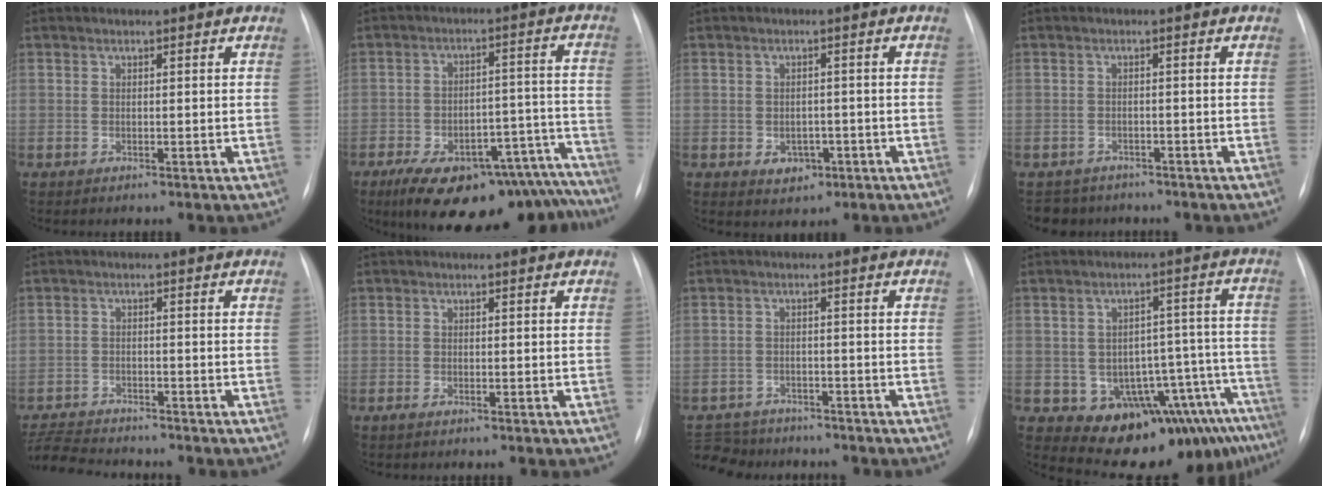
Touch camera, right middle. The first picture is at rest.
{"total": 22.2, "force": [-17.9, 8.2, 10.3], "torque": [-0.103, 0.040, -0.241]}
{"total": 3.0, "force": [-1.1, 2.3, 1.6], "torque": [-0.018, 0.005, -0.004]}
{"total": 3.7, "force": [-3.3, 1.7, -0.5], "torque": [0.006, 0.000, -0.051]}
{"total": 7.5, "force": [-7.3, 0.3, 1.5], "torque": [-0.030, -0.011, -0.126]}
{"total": 1.1, "force": [-0.9, 0.2, 0.6], "torque": [-0.015, -0.003, -0.011]}
{"total": 8.1, "force": [-7.4, 3.1, 1.1], "torque": [-0.024, 0.003, -0.111]}
{"total": 13.5, "force": [-8.7, 7.2, 7.4], "torque": [-0.064, 0.055, -0.104]}